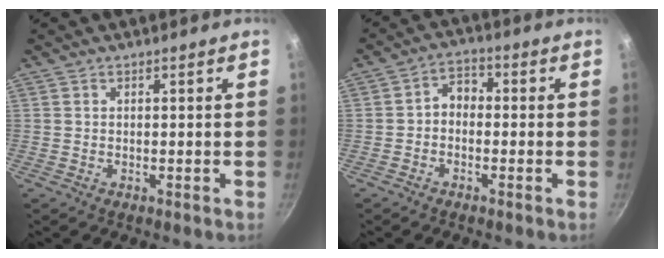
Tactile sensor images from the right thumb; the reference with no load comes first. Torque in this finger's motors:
{"motor_torque": [0.69, 1.03, 0.54, 0.18, -0.04]}